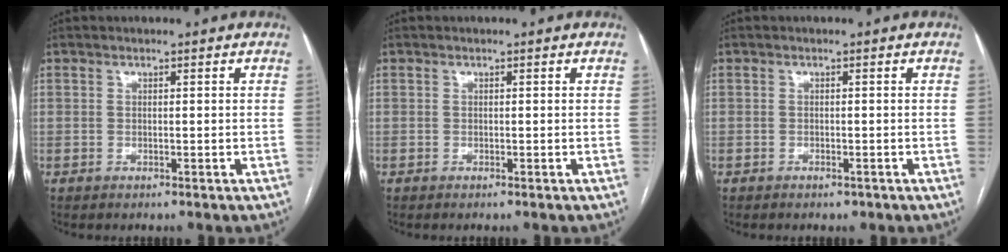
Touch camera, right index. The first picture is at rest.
{"total": 0.0}
{"total": 1.0, "force": [-0.8, 0.6, 0.4], "torque": [-0.008, 0.000, -0.007]}